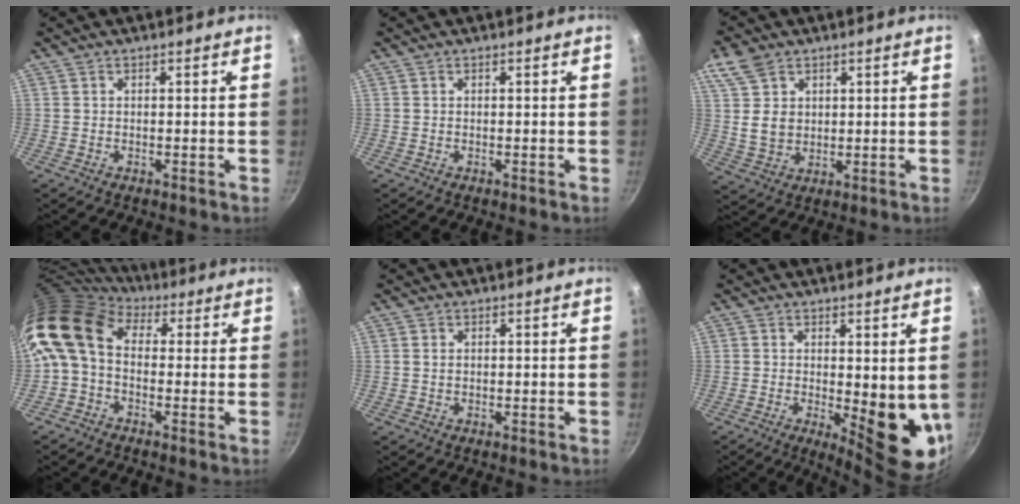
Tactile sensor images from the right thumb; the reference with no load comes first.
{"total": 0.0}
{"total": 8.4, "force": [3.8, 6.1, 4.4], "torque": [-0.062, -0.018, 0.075]}
{"total": 11.8, "force": [0.9, 8.3, 8.3], "torque": [-0.157, 0.025, -0.005]}
{"total": 0.8, "force": [0.2, 0.6, 0.5], "torque": [-0.007, 0.003, 0.003]}
{"total": 10.6, "force": [0.0, 3.9, 9.9], "torque": [-0.109, -0.029, 0.010]}